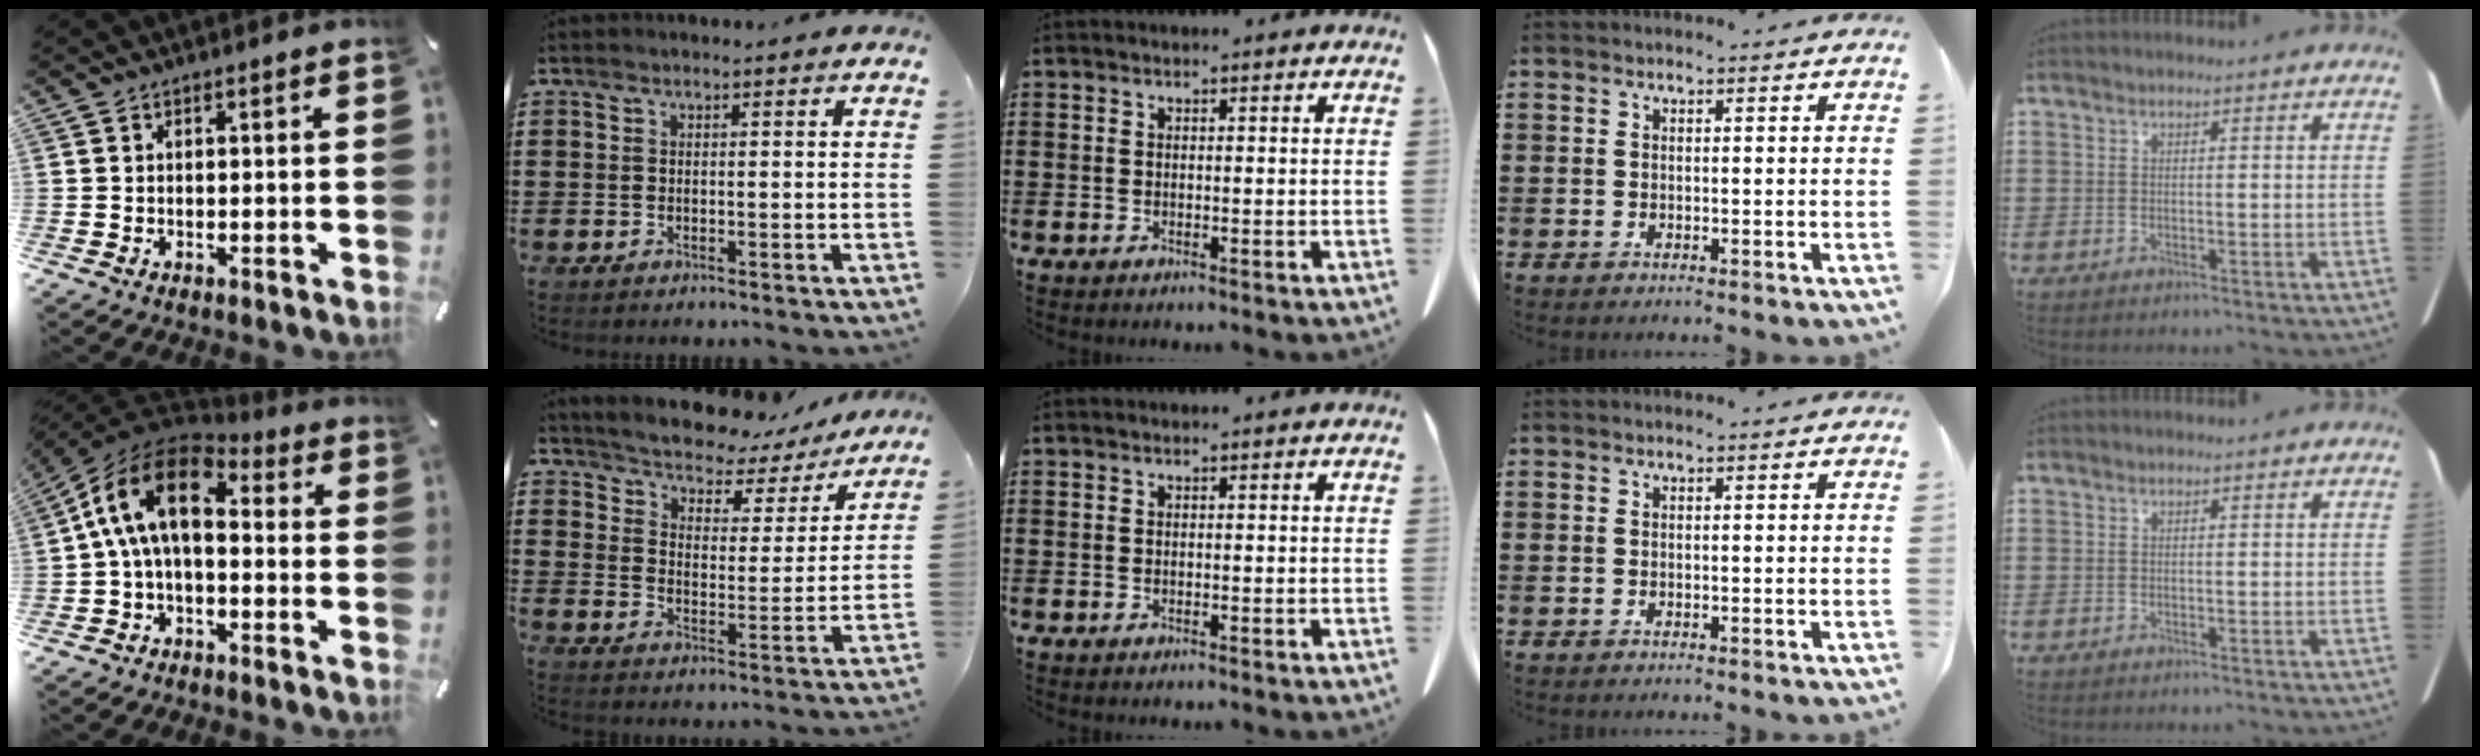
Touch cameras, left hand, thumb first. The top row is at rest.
{"thumb": {"total": 14.8, "force": [1.6, 8.8, 11.7], "torque": [-0.235, 0.008, 0.022]}, "index": {"total": 4.3, "force": [4.1, 0.9, 0.8], "torque": [-0.041, -0.035, 0.062]}}